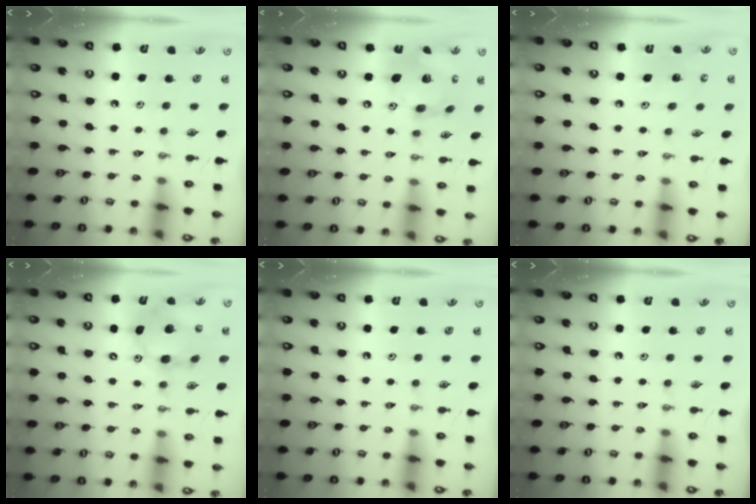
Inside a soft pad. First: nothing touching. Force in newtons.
{"total": 16.4, "press": 16.3, "slide": 1.7}
{"total": 7.8, "press": 7.8, "slide": 0.8}
{"total": 13.7, "press": 13.4, "slide": 2.6}
{"total": 0.0}
{"total": 0.0}